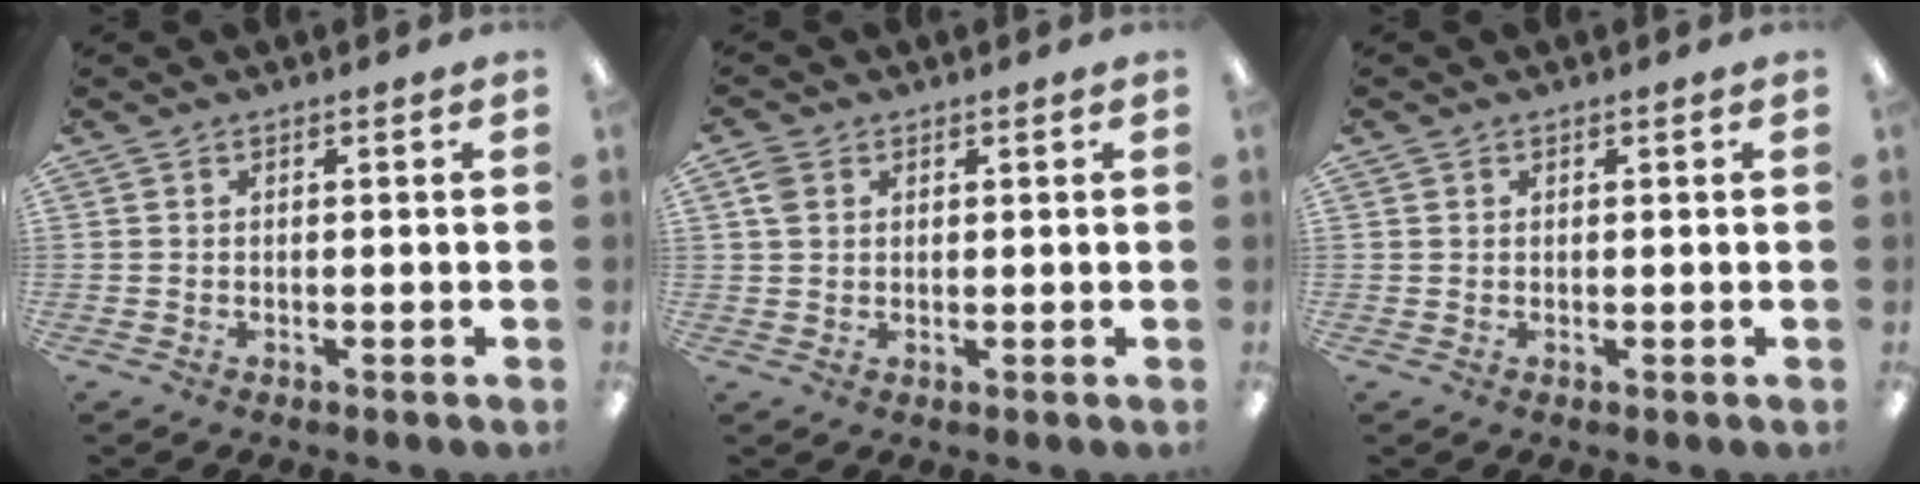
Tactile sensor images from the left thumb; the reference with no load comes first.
{"total": 3.8, "force": [1.7, 3.0, 1.7], "torque": [-0.032, 0.001, 0.031]}
{"total": 1.2, "force": [0.7, 1.0, 0.1], "torque": [-0.003, 0.002, 0.013]}